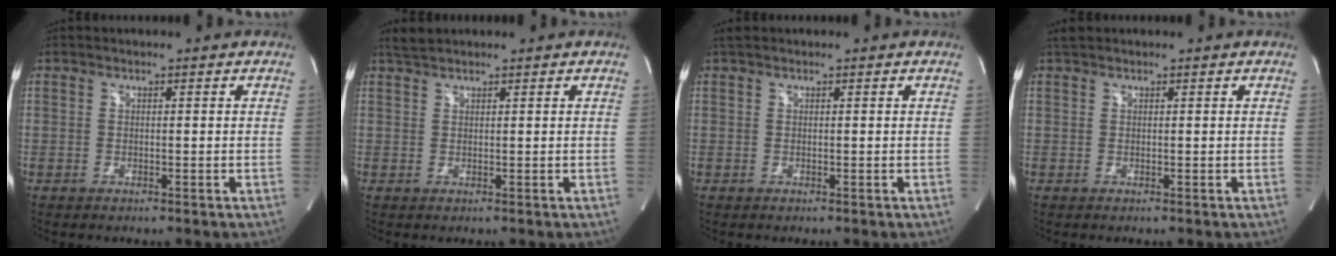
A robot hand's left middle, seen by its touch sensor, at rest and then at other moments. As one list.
[{"total": 1.8, "force": [1.7, 0.1, 0.4], "torque": [-0.016, 0.009, 0.038]}, {"total": 0.9, "force": [0.8, 0.2, 0.4], "torque": [-0.017, 0.016, 0.019]}, {"total": 1.2, "force": [1.1, 0.3, 0.3], "torque": [-0.014, 0.013, 0.024]}]